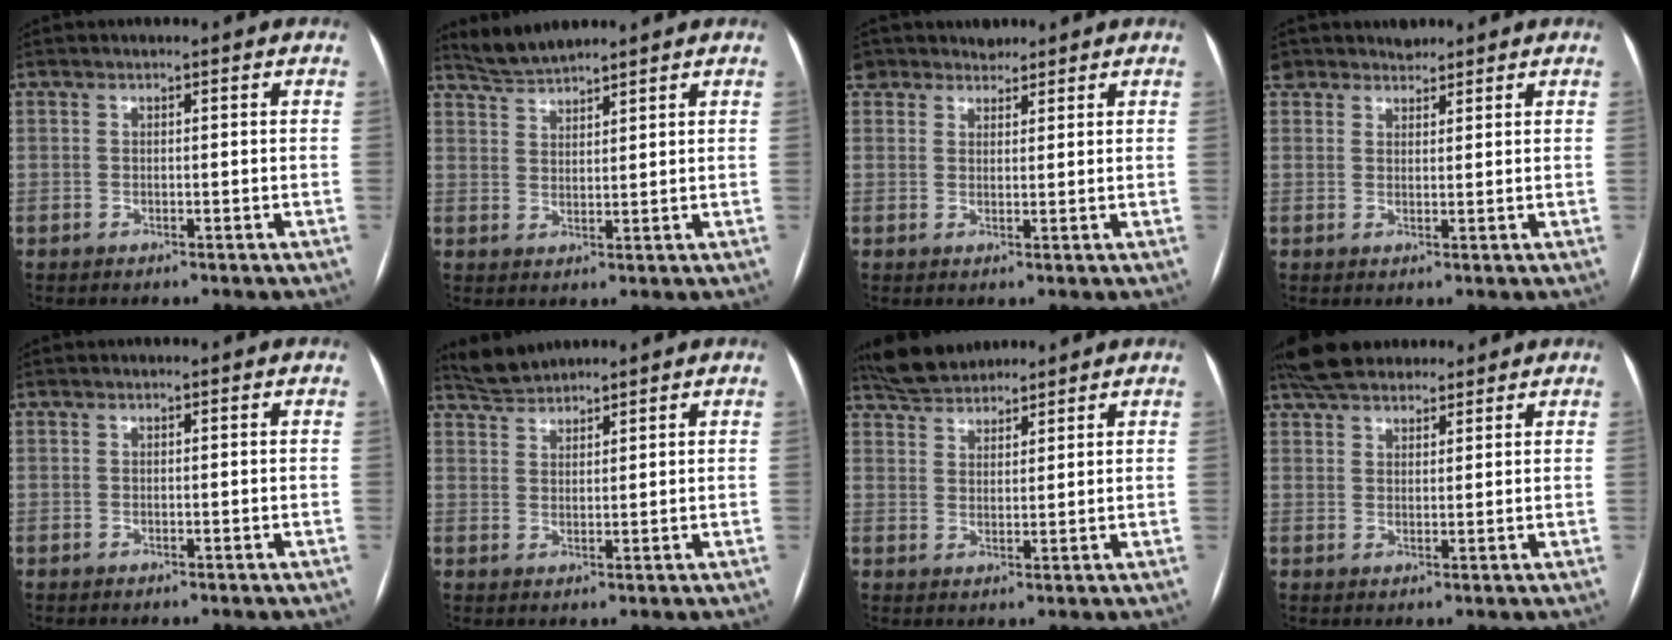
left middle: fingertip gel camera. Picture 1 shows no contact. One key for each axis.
{"total": 4.2, "fx": 4.2, "fy": -0.1, "fz": 0.6, "tx": -0.021, "ty": 0.013, "tz": 0.086}
{"total": 4.9, "fx": 4.0, "fy": 2.8, "fz": -0.4, "tx": 0.018, "ty": 0.019, "tz": 0.065}
{"total": 4.2, "fx": 3.5, "fy": 2.3, "fz": -0.3, "tx": 0.013, "ty": 0.019, "tz": 0.060}
{"total": 0.0}
{"total": 3.6, "fx": 3.6, "fy": 0.1, "fz": -0.2, "tx": -0.004, "ty": 0.016, "tz": 0.073}
{"total": 6.4, "fx": 6.0, "fy": 1.6, "fz": 1.3, "tx": -0.029, "ty": 0.028, "tz": 0.113}
{"total": 9.1, "fx": 7.8, "fy": 3.4, "fz": 3.3, "tx": -0.051, "ty": 0.033, "tz": 0.132}